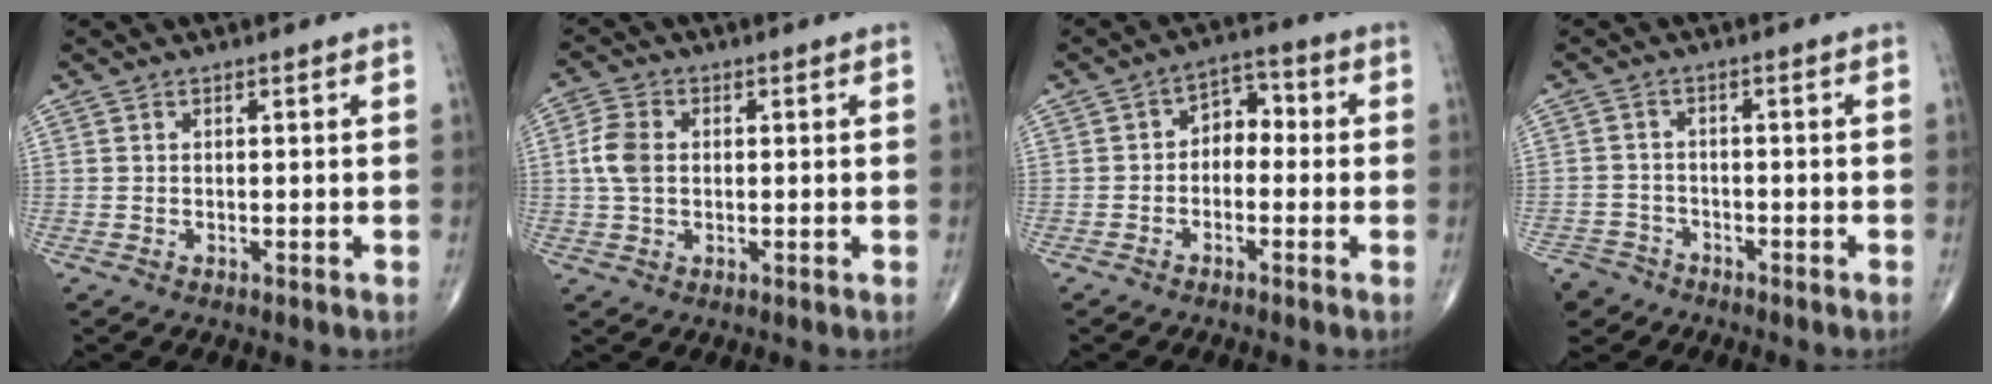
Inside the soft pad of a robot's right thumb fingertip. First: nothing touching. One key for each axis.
{"total": 5.3, "fx": 0.4, "fy": 3.6, "fz": 3.8, "tx": -0.085, "ty": 0.007, "tz": 0.002}
{"total": 5.5, "fx": -0.7, "fy": 3.9, "fz": 3.7, "tx": -0.029, "ty": 0.030, "tz": -0.028}
{"total": 5.7, "fx": -4.3, "fy": 3.6, "fz": 0.7, "tx": -0.017, "ty": 0.015, "tz": -0.079}